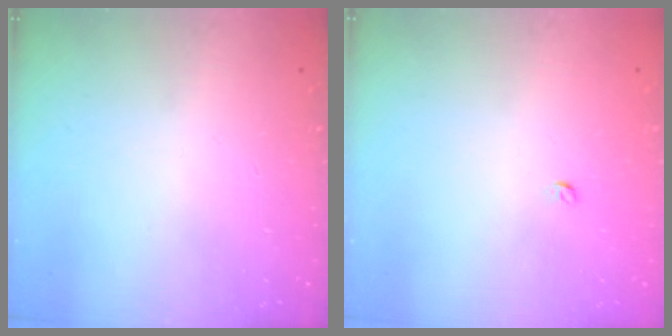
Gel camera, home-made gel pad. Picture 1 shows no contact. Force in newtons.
{"total": 3.0, "press": 2.9, "slide": 0.4}